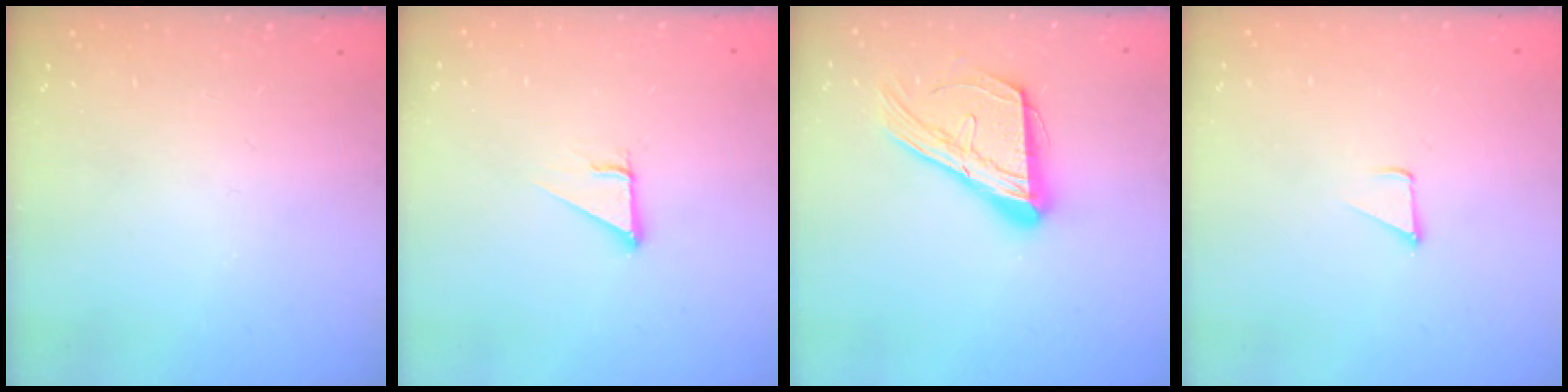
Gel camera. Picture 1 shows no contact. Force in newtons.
{"total": 2.9, "press": 2.9, "slide": 0.1}
{"total": 15.8, "press": 15.7, "slide": 1.0}
{"total": 1.7, "press": 1.7, "slide": 0.1}